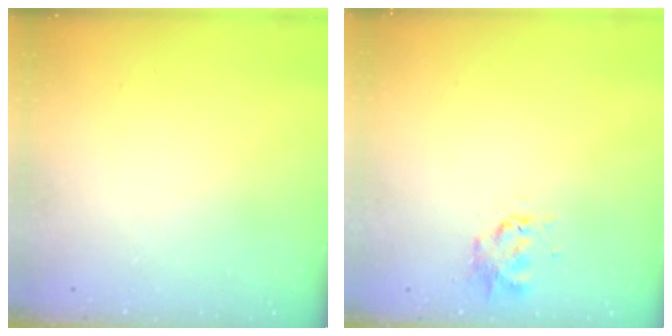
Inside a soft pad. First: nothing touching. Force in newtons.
{"total": 0.9, "press": 0.8, "slide": 0.4}